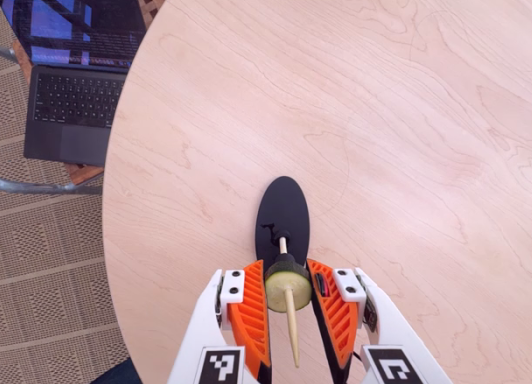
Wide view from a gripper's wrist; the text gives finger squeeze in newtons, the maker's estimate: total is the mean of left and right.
{"total": 8.1, "left": 8.0, "right": 8.2}